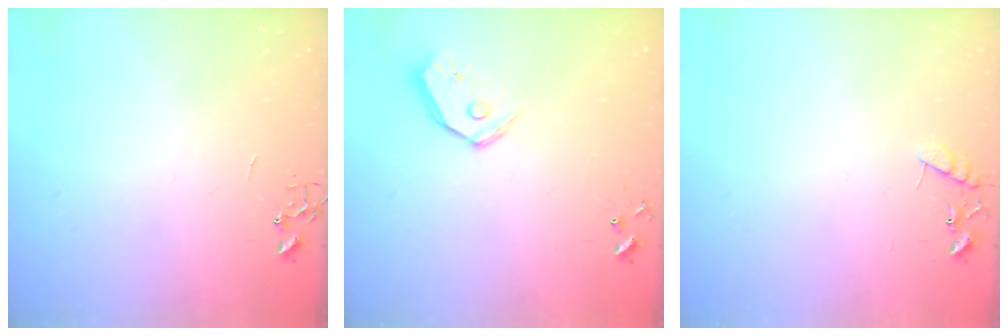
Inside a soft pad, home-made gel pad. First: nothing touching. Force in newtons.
{"total": 8.7, "press": 8.6, "slide": 1.3}
{"total": 8.8, "press": 8.8, "slide": 0.4}